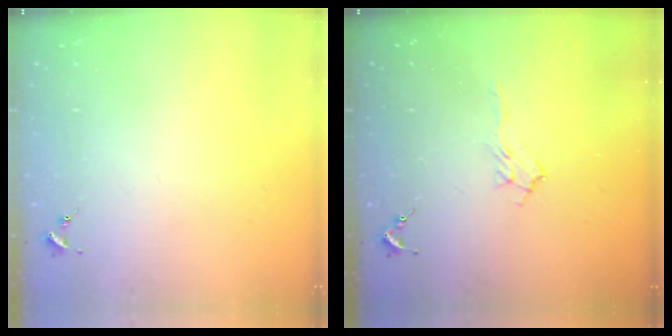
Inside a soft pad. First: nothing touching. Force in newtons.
{"total": 5.6, "press": 5.6, "slide": 0.8}